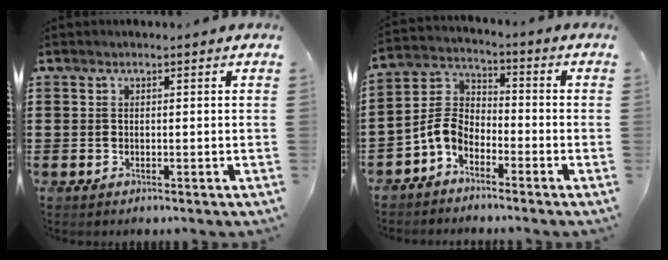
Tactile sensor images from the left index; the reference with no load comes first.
{"total": 5.5, "force": [-3.9, 2.9, 2.6], "torque": [-0.087, -0.009, -0.089]}